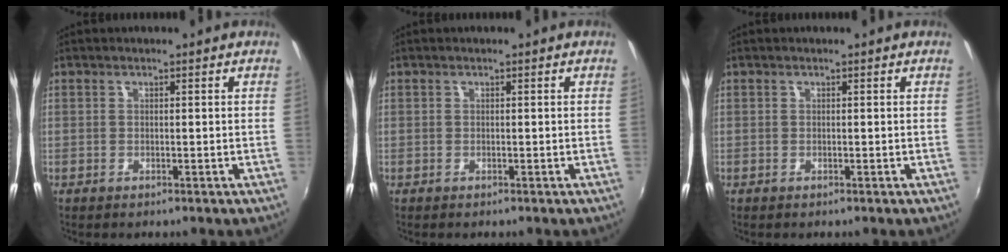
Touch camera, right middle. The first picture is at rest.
{"total": 0.0}
{"total": 0.0}